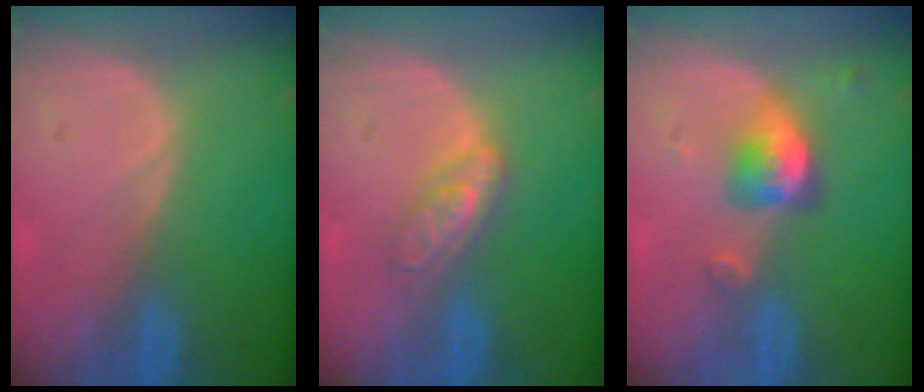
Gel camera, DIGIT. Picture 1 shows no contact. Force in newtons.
{"total": 4.4, "press": 4.0, "slide": 2.0}
{"total": 5.1, "press": 4.7, "slide": 1.9}